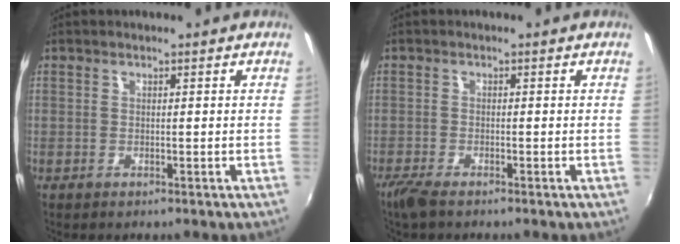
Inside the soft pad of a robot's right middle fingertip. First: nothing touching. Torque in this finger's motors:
{"motor_torque": [1.09, -1.05, 0.54, 0.21]}